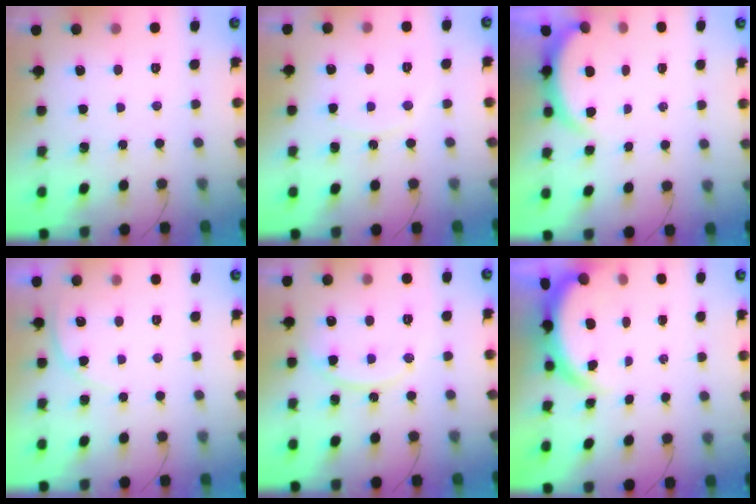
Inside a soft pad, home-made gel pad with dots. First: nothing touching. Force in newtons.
{"total": 7.0, "press": 7.0, "slide": 0.3}
{"total": 2.8, "press": 2.8, "slide": 0.6}
{"total": 4.8, "press": 4.7, "slide": 0.3}
{"total": 12.1, "press": 12.1, "slide": 0.8}
{"total": 3.8, "press": 3.8, "slide": 0.2}